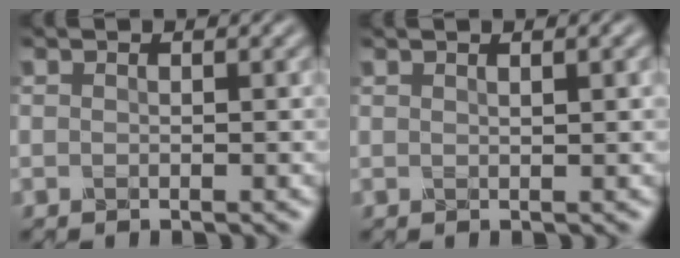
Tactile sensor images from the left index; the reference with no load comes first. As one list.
[{"total": 1.9, "force": [1.0, 0.6, 1.5], "torque": [-0.018, 0.004, 0.010]}]